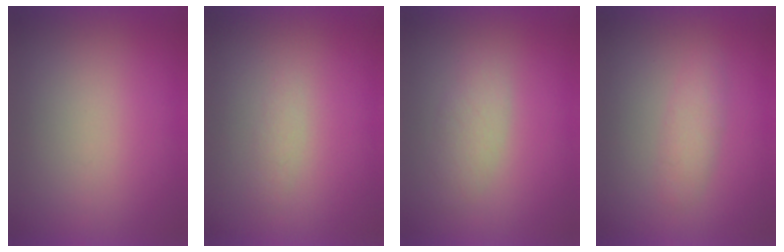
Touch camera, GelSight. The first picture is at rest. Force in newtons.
{"total": 1.3}
{"total": 2.7}
{"total": 2.3}